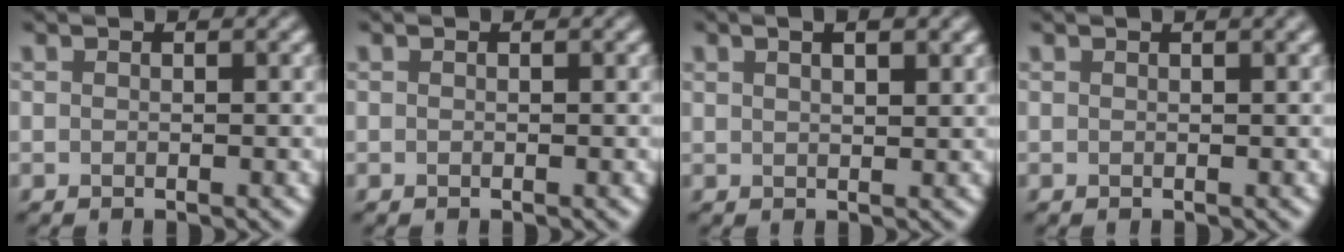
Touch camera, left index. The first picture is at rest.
{"total": 0.0}
{"total": 3.9, "force": [2.4, 1.5, 2.8], "torque": [-0.025, 0.011, 0.016]}
{"total": 1.5, "force": [0.9, 0.5, 1.2], "torque": [-0.012, 0.004, 0.007]}